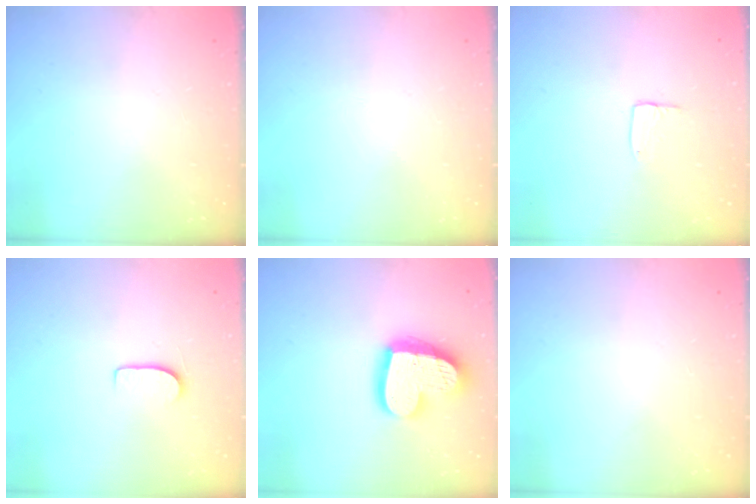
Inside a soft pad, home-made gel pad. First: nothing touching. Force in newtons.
{"total": 0.0}
{"total": 3.8, "press": 3.8, "slide": 0.3}
{"total": 5.9, "press": 5.9, "slide": 0.5}
{"total": 18.9, "press": 18.8, "slide": 1.7}
{"total": 0.0}